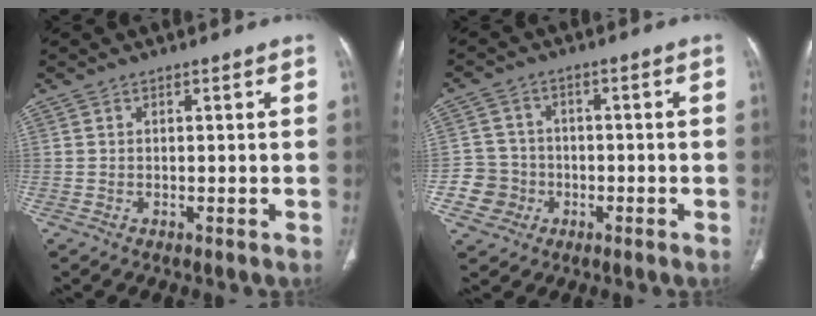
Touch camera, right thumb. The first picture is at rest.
{"total": 6.2, "force": [-2.0, 5.9, 0.1], "torque": [0.026, 0.018, -0.037]}